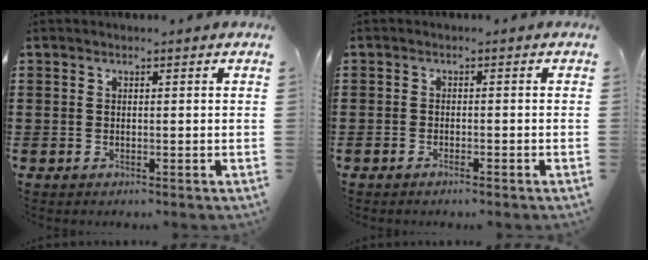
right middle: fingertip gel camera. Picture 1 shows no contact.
{"total": 1.8, "force": [-1.7, 0.2, 0.7], "torque": [-0.015, -0.001, -0.032]}